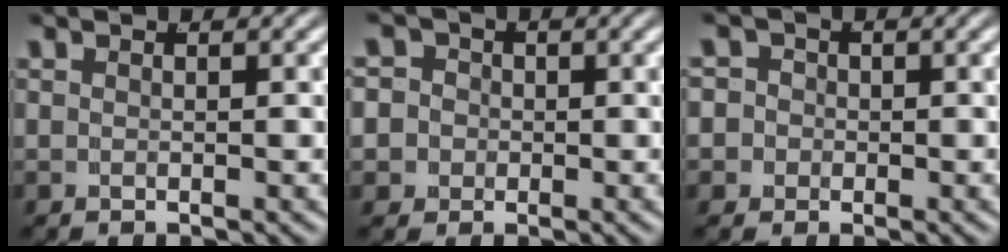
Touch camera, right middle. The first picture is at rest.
{"total": 7.0, "force": [-0.7, 6.7, 2.1], "torque": [-0.063, -0.023, -0.016]}
{"total": 5.2, "force": [-0.7, 5.0, 1.2], "torque": [-0.039, -0.012, -0.021]}